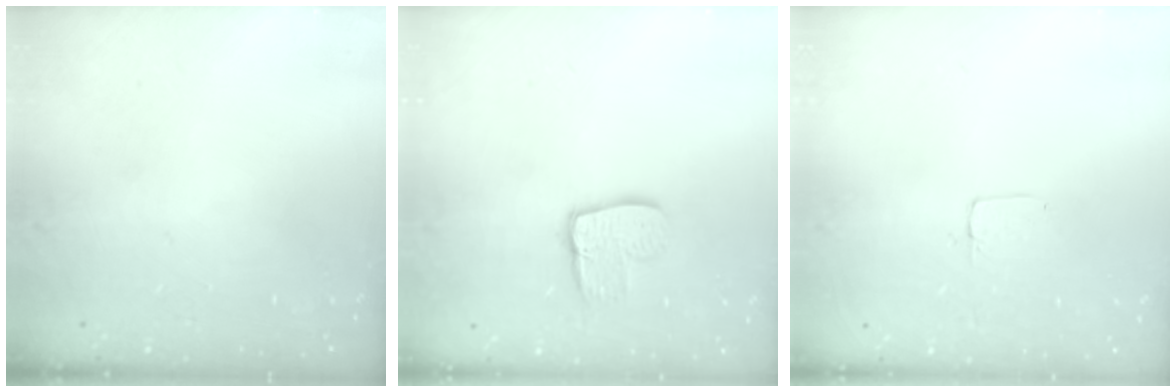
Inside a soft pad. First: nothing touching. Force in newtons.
{"total": 9.5, "press": 9.4, "slide": 0.8}
{"total": 2.0, "press": 2.0, "slide": 0.0}